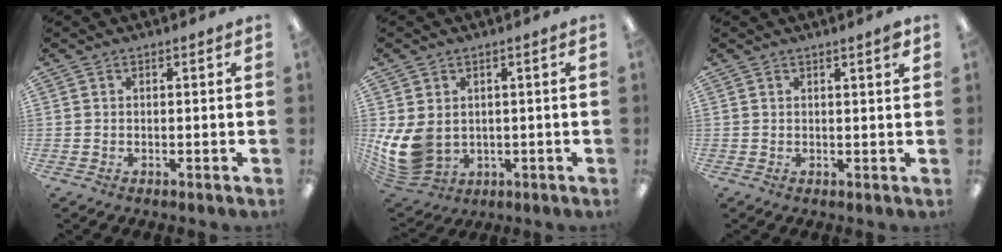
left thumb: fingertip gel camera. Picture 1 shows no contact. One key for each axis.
{"total": 10.2, "fx": 0.4, "fy": 7.9, "fz": 6.4, "tx": -0.150, "ty": -0.006, "tz": 0.014}
{"total": 2.2, "fx": 1.6, "fy": 0.1, "fz": 1.6, "tx": -0.027, "ty": -0.003, "tz": 0.024}